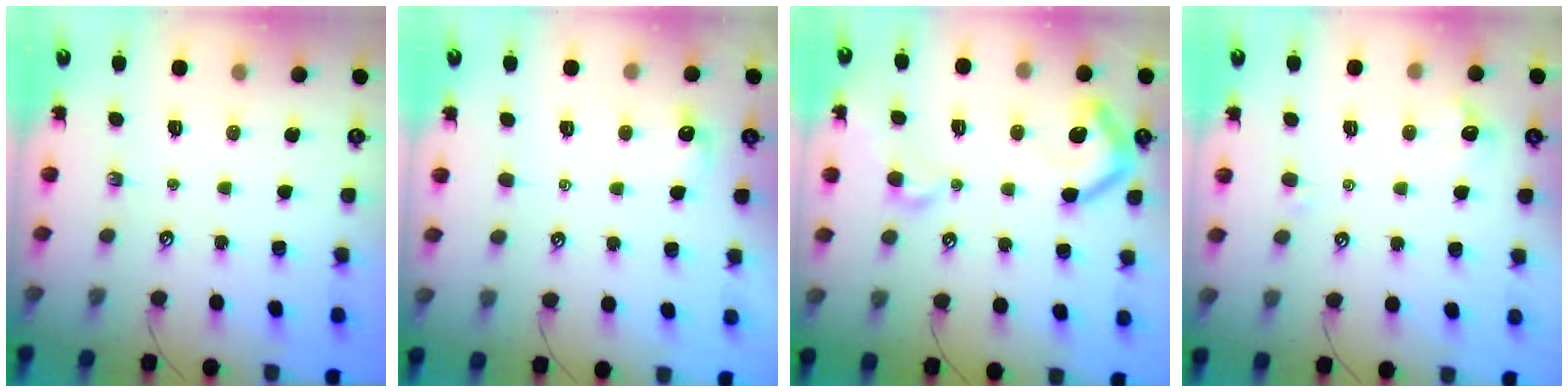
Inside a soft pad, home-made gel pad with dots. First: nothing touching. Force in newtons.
{"total": 0.9, "press": 0.8, "slide": 0.4}
{"total": 9.3, "press": 9.2, "slide": 1.3}
{"total": 0.7, "press": 0.1, "slide": 0.7}